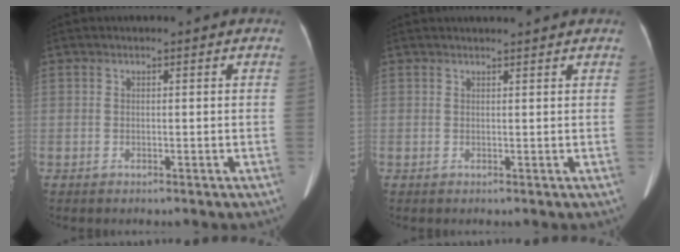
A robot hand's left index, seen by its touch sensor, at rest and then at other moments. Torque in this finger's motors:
{"motor_torque": [-0.83, -1.31, -0.07, -0.01]}